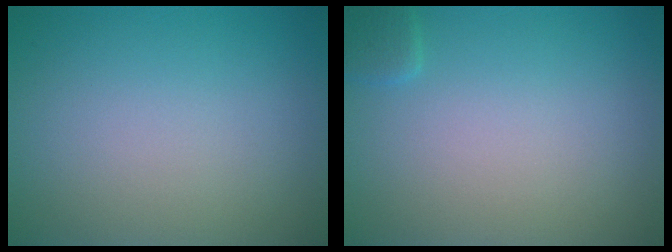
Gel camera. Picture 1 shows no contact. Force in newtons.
{"total": 1.0, "press": 1.0, "slide": 0.1}